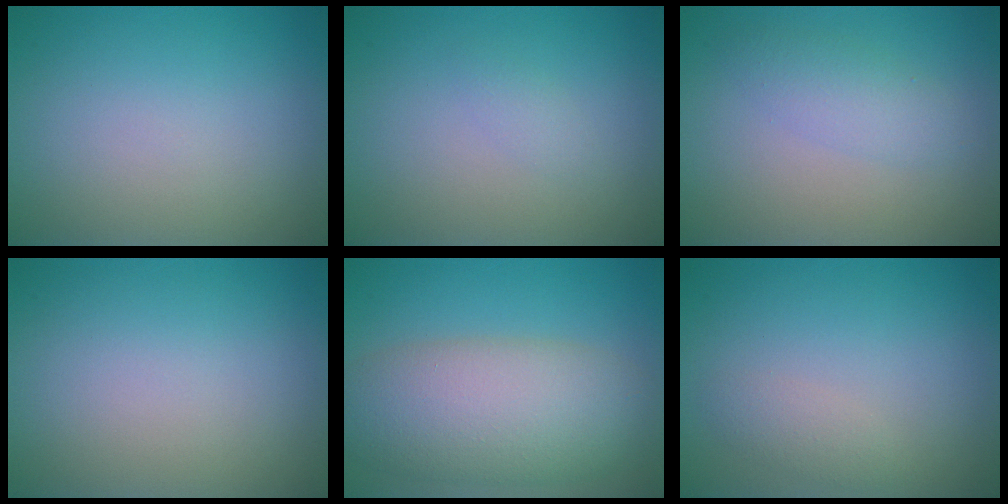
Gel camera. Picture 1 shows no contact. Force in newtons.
{"total": 0.9, "press": 0.9, "slide": 0.0}
{"total": 2.2, "press": 2.2, "slide": 0.1}
{"total": 0.0}
{"total": 8.3, "press": 8.3, "slide": 0.5}
{"total": 1.4, "press": 1.4, "slide": 0.1}